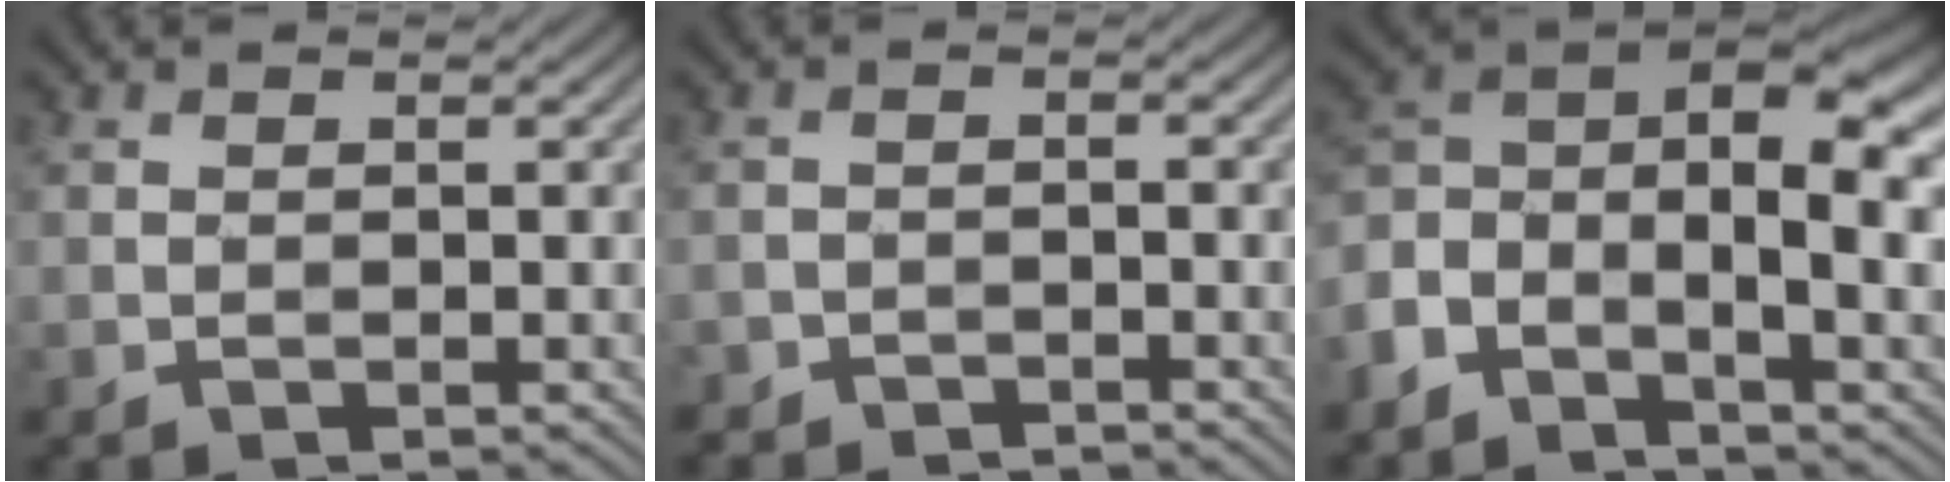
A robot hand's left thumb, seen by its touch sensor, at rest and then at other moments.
{"total": 2.2, "force": [-2.1, 0.6, 0.3], "torque": [-0.002, 0.001, -0.040]}
{"total": 11.3, "force": [-3.2, 5.2, 9.5], "torque": [-0.183, 0.008, -0.081]}